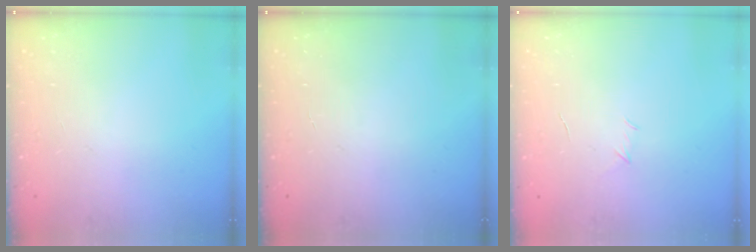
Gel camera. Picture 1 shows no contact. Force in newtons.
{"total": 0.0}
{"total": 3.0, "press": 2.9, "slide": 0.8}